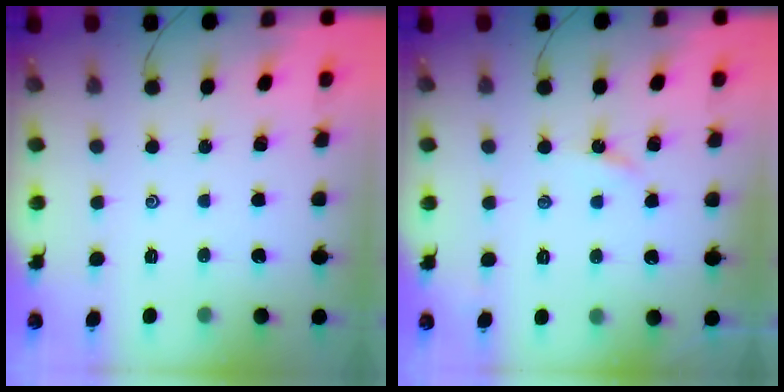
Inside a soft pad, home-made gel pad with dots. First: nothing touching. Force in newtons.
{"total": 2.7, "press": 2.7, "slide": 0.3}